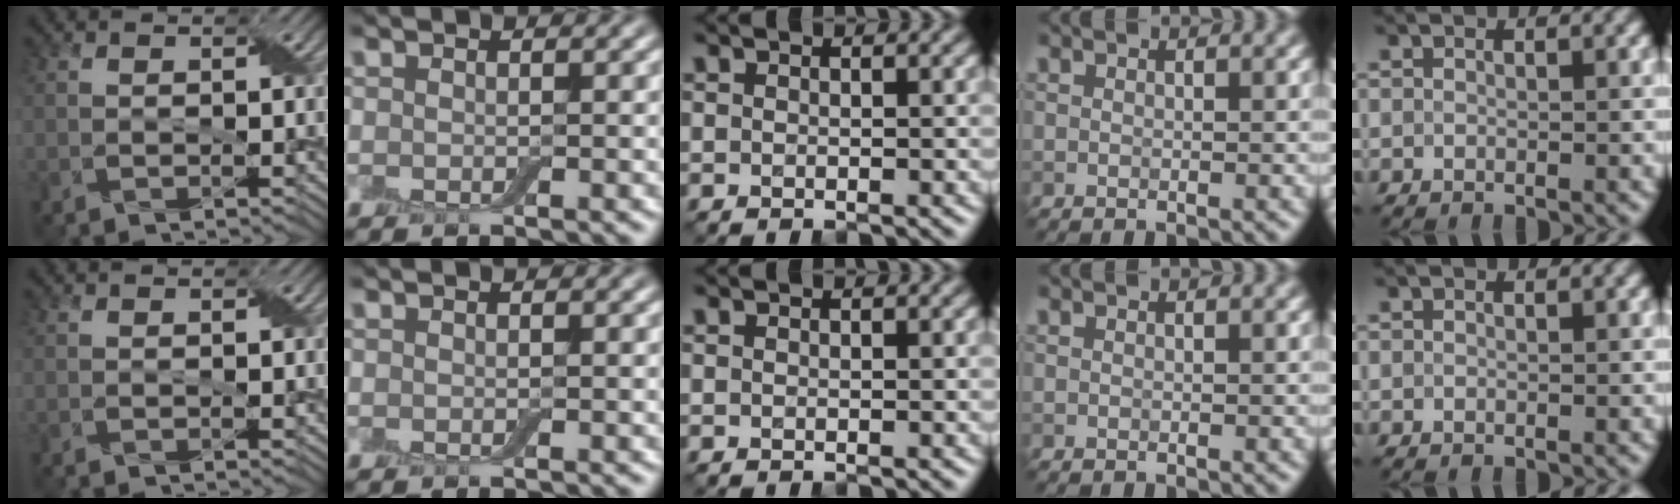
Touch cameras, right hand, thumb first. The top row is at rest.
{}